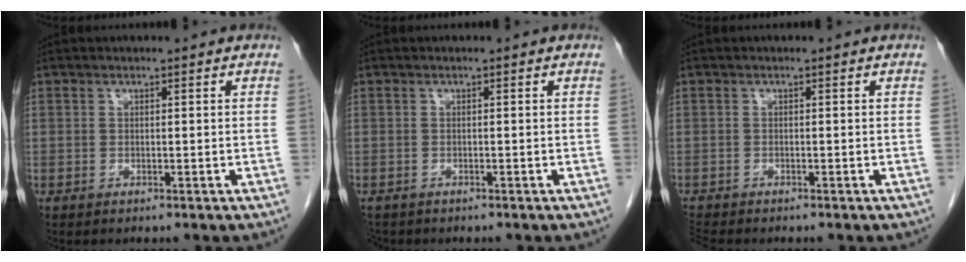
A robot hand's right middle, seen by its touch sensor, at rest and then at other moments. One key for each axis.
{"total": 2.2, "fx": -1.9, "fy": 1.1, "fz": 0.4, "tx": -0.011, "ty": -0.003, "tz": -0.032}
{"total": 1.7, "fx": -1.6, "fy": 0.0, "fz": 0.0, "tx": -0.005, "ty": -0.009, "tz": -0.031}